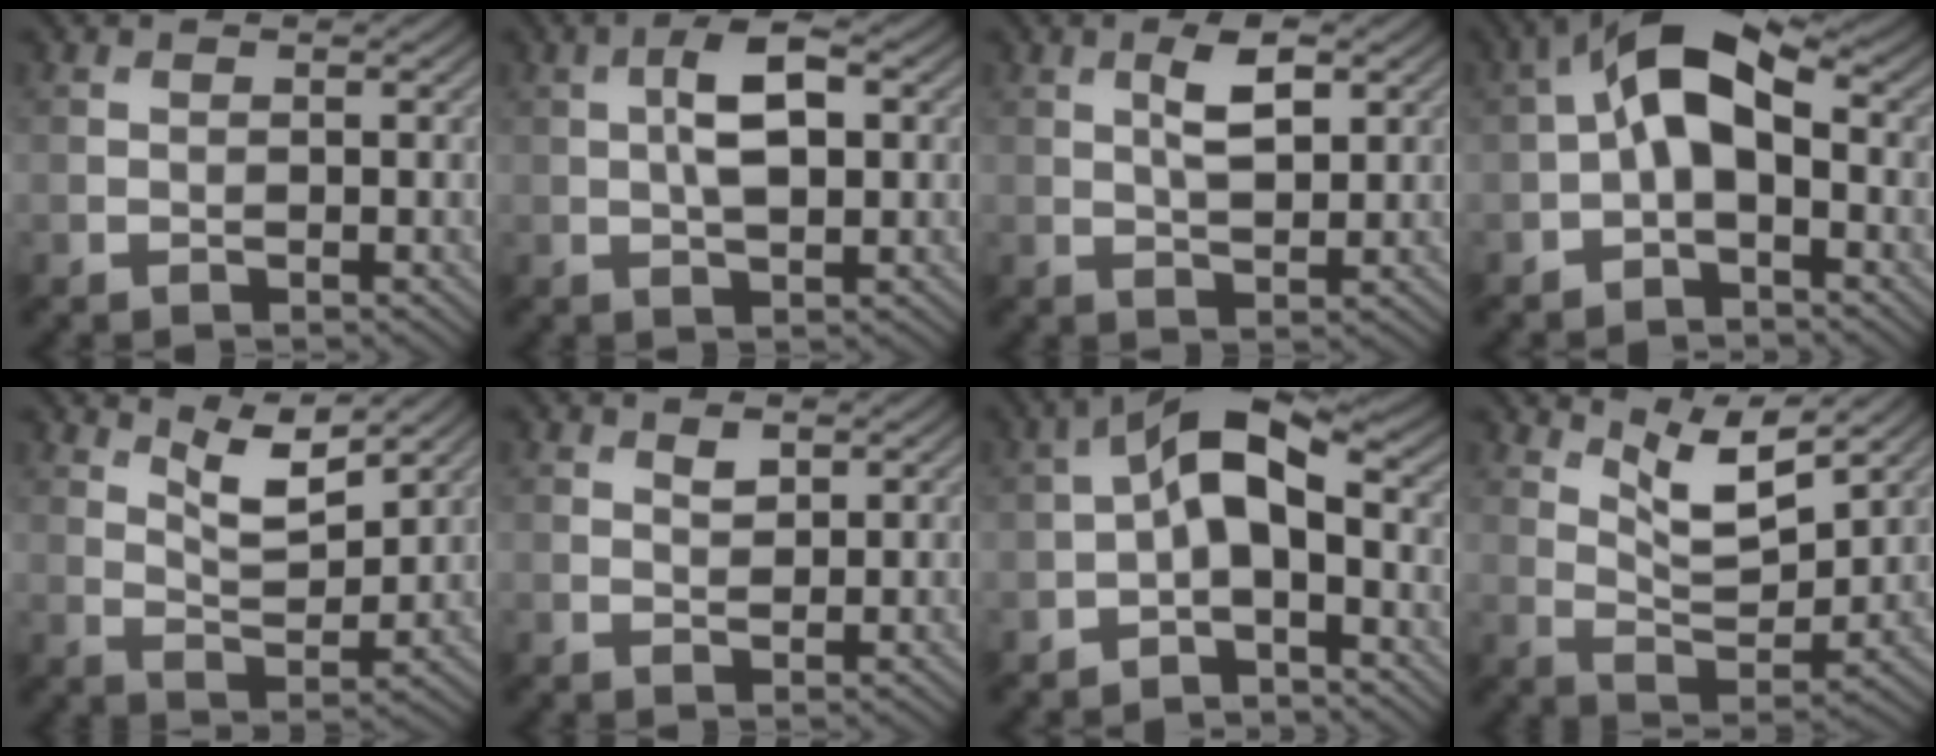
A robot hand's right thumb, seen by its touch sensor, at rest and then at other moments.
{"total": 5.8, "force": [1.0, 2.4, 5.2], "torque": [-0.098, 0.008, 0.014]}
{"total": 4.5, "force": [1.6, 1.8, 3.9], "torque": [-0.078, -0.001, 0.030]}
{"total": 7.6, "force": [-0.1, 4.0, 6.5], "torque": [-0.122, 0.021, -0.015]}
{"total": 6.2, "force": [4.4, 1.7, 4.1], "torque": [-0.084, -0.009, 0.085]}
{"total": 1.5, "force": [1.0, 0.7, 0.9], "torque": [-0.016, -0.002, 0.020]}
{"total": 6.8, "force": [-0.6, 3.3, 5.9], "torque": [-0.109, 0.015, -0.020]}
{"total": 8.0, "force": [5.7, 2.1, 5.2], "torque": [-0.108, -0.010, 0.105]}